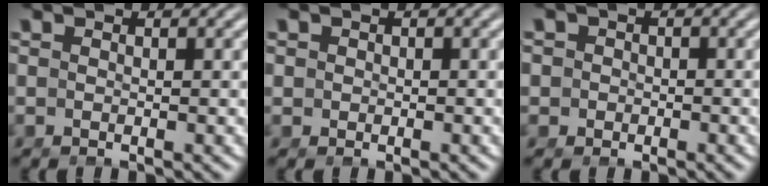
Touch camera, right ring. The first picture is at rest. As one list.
[{"total": 1.5, "force": [0.0, 1.5, 0.4], "torque": [-0.018, -0.006, 0.002]}, {"total": 3.8, "force": [-1.0, 3.6, 0.7], "torque": [-0.027, -0.012, -0.019]}]